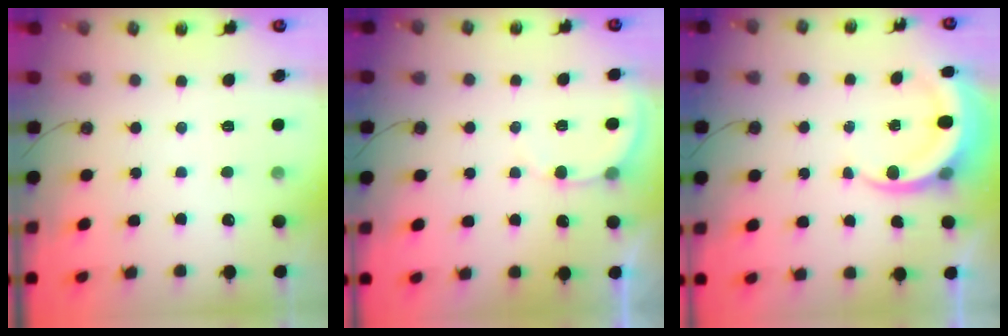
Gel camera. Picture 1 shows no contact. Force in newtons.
{"total": 4.3, "press": 4.3, "slide": 0.3}
{"total": 5.9, "press": 5.8, "slide": 0.4}